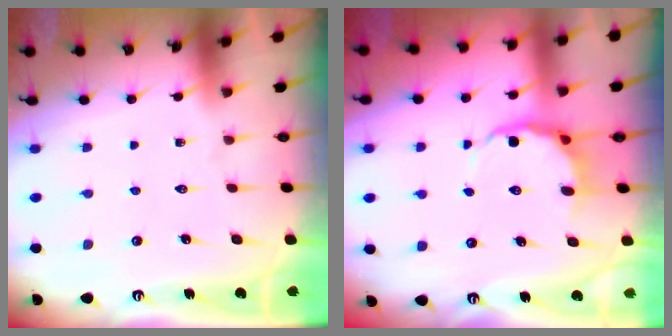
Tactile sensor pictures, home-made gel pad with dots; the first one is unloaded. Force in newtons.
{"total": 7.0, "press": 6.7, "slide": 2.0}